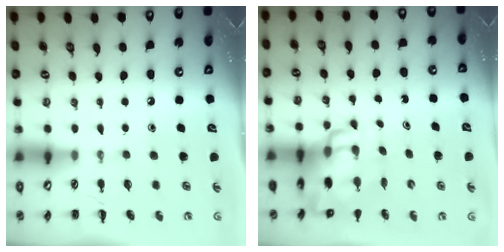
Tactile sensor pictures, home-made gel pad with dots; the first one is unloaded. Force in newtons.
{"total": 9.3, "press": 9.0, "slide": 2.4}